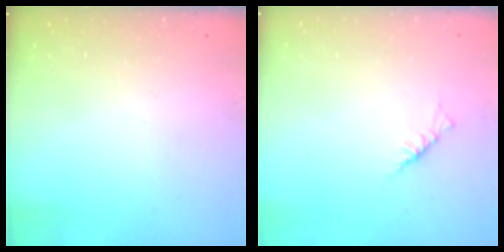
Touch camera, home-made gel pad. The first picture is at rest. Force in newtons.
{"total": 2.3, "press": 2.2, "slide": 0.5}